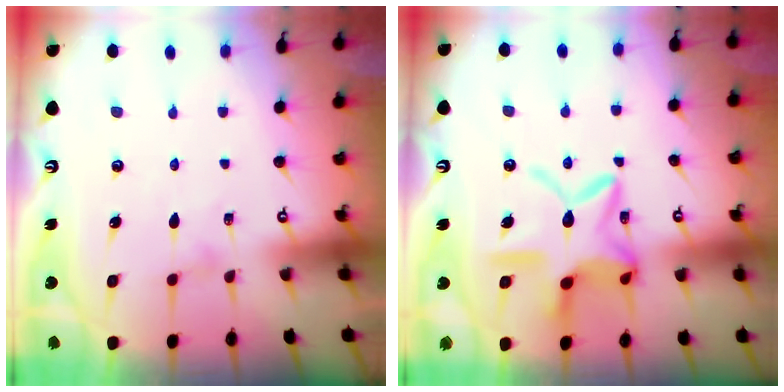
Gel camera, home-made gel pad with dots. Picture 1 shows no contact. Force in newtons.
{"total": 15.8, "press": 15.8, "slide": 1.3}